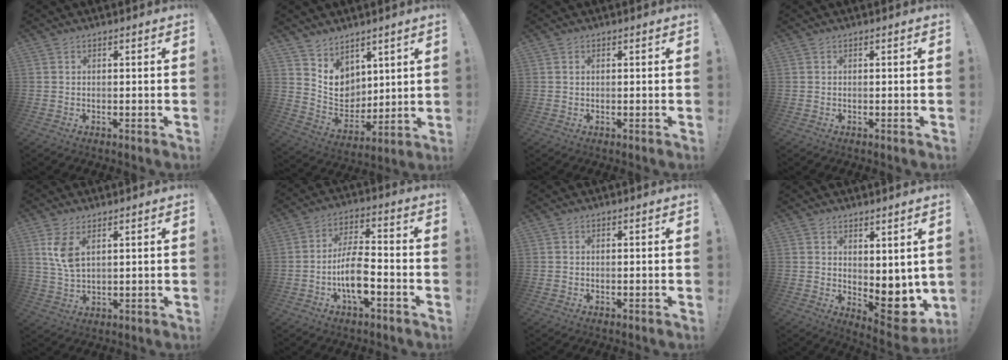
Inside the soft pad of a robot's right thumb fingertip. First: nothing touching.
{"total": 8.7, "force": [6.4, 5.9, 1.0], "torque": [-0.028, -0.072, 0.132]}
{"total": 0.6, "force": [0.3, 0.4, 0.3], "torque": [-0.007, 0.001, 0.006]}
{"total": 0.0}
{"total": 6.8, "force": [3.5, 3.2, 4.9], "torque": [-0.084, -0.020, 0.060]}
{"total": 11.2, "force": [-4.2, 5.1, 9.0], "torque": [-0.171, 0.014, -0.076]}
{"total": 0.0}
{"total": 8.1, "force": [1.0, 4.8, 6.4], "torque": [-0.049, -0.031, 0.029]}